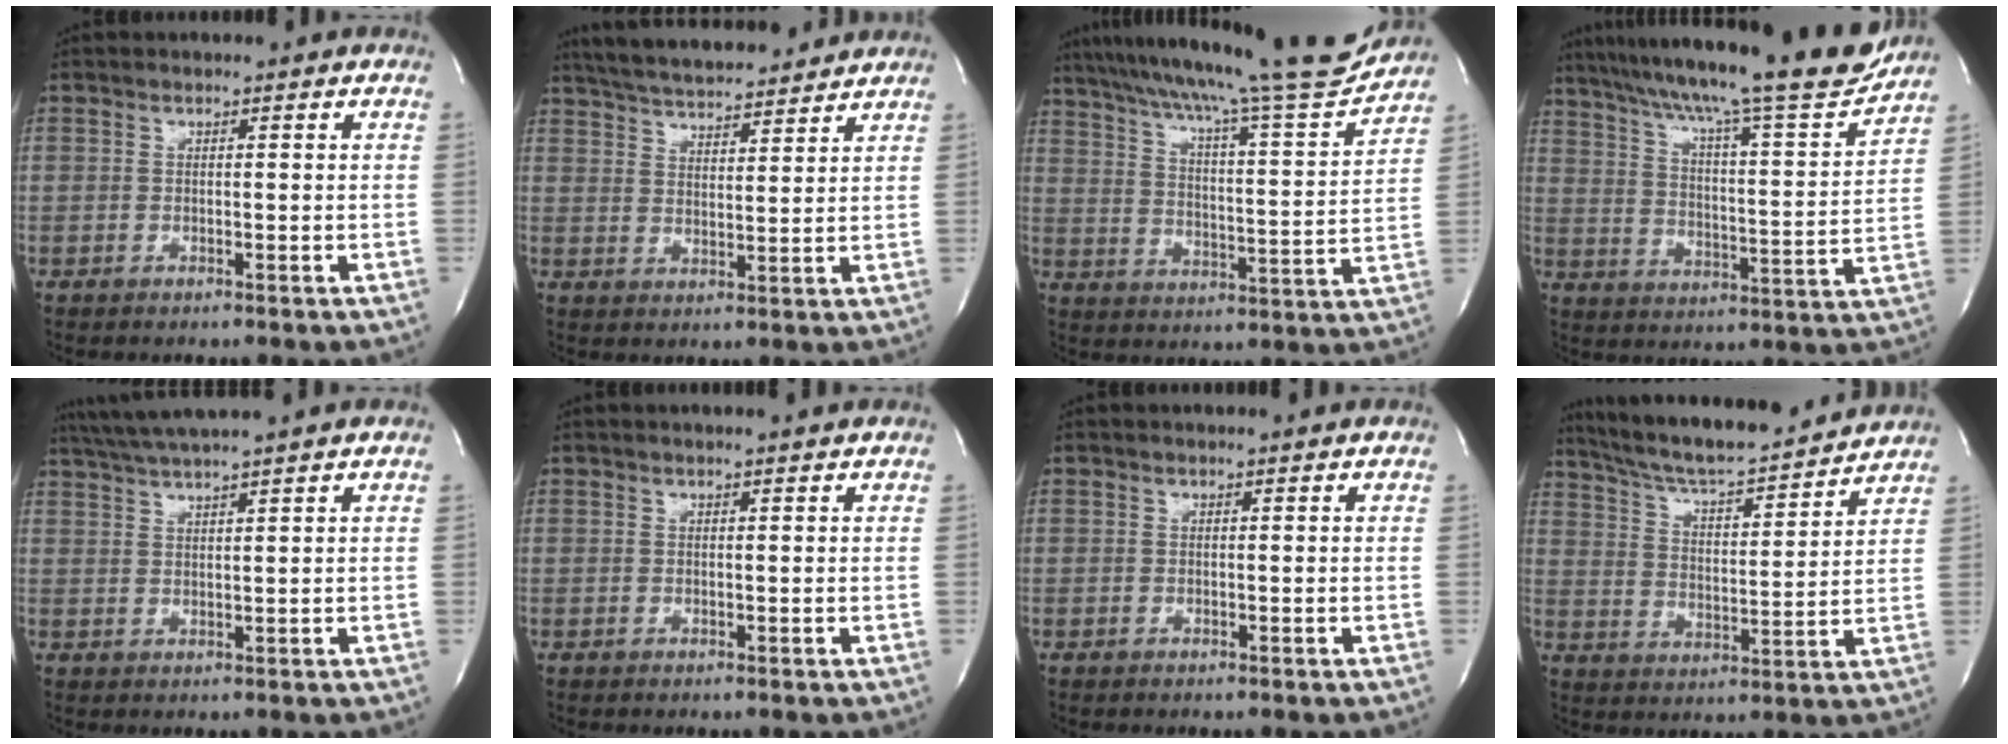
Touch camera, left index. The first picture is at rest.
{"total": 14.7, "force": [13.4, 2.3, 5.6], "torque": [-0.099, 0.027, 0.207]}
{"total": 23.3, "force": [20.6, 0.1, 10.9], "torque": [-0.191, -0.027, 0.295]}
{"total": 23.8, "force": [20.3, 1.2, 12.4], "torque": [-0.214, -0.019, 0.291]}
{"total": 6.7, "force": [5.7, -1.5, 3.2], "torque": [-0.058, 0.018, 0.102]}
{"total": 2.0, "force": [1.8, -0.3, 0.9], "torque": [-0.014, 0.007, 0.025]}
{"total": 0.8, "force": [0.8, -0.1, 0.3], "torque": [-0.009, 0.000, 0.012]}
{"total": 17.9, "force": [16.2, 1.6, 7.4], "torque": [-0.129, 0.011, 0.254]}